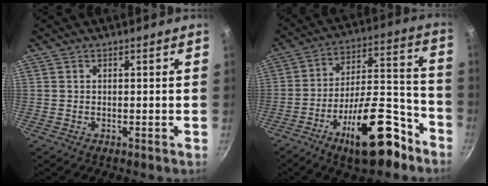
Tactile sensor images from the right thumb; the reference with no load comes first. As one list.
[{"total": 19.6, "force": [-11.2, 7.5, 14.2], "torque": [-0.182, 0.086, -0.173]}]